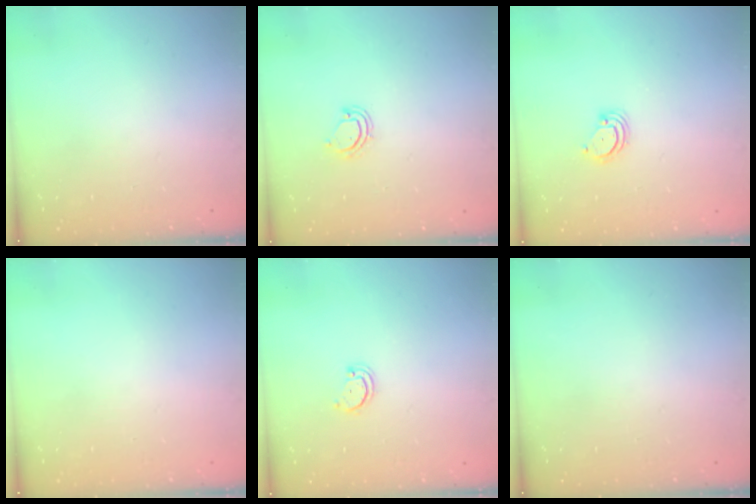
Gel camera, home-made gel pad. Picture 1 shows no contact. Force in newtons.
{"total": 4.4, "press": 4.4, "slide": 0.2}
{"total": 3.4, "press": 3.3, "slide": 0.3}
{"total": 0.0}
{"total": 2.2, "press": 2.2, "slide": 0.2}
{"total": 0.0}